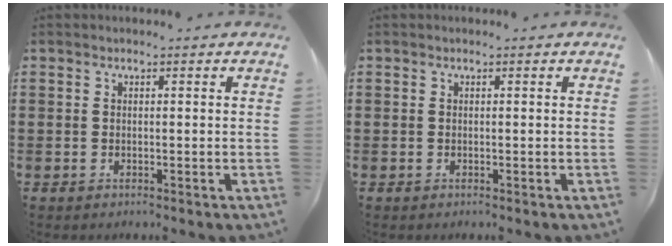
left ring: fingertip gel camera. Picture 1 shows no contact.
{"total": 0.0}